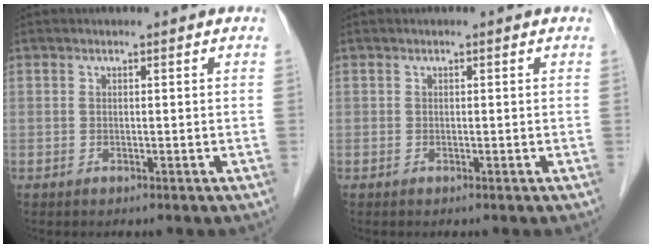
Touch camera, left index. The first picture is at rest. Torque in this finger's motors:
{"motor_torque": [0.00, 0.00, 0.00, 0.00]}